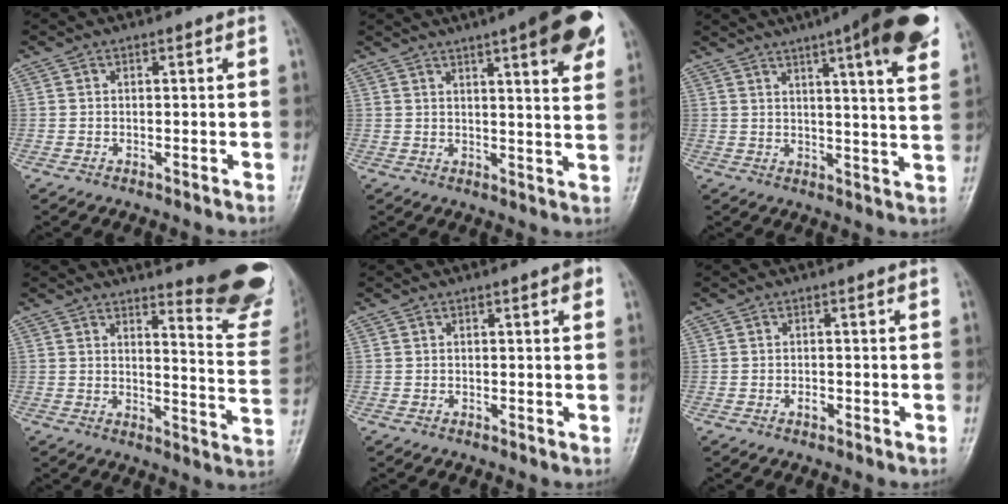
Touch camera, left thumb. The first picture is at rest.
{"total": 15.5, "force": [8.2, 3.2, 12.7], "torque": [-0.146, -0.026, 0.100]}
{"total": 20.2, "force": [11.5, 3.4, 16.2], "torque": [-0.206, -0.026, 0.141]}
{"total": 15.6, "force": [13.4, 2.3, 7.7], "torque": [-0.068, -0.148, 0.151]}
{"total": 1.9, "force": [1.0, 0.3, 1.6], "torque": [-0.021, -0.001, 0.010]}
{"total": 1.1, "force": [-0.3, 0.6, 0.8], "torque": [-0.010, 0.003, -0.005]}